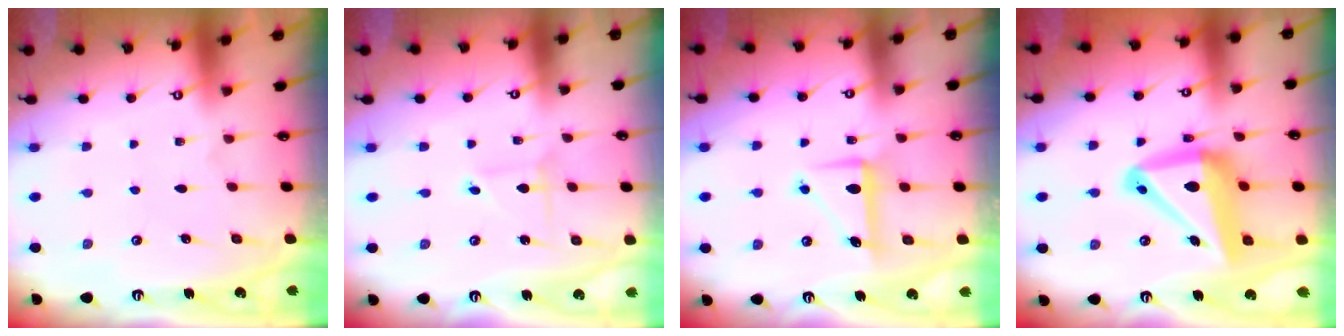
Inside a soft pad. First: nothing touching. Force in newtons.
{"total": 1.0, "press": 1.0, "slide": 0.1}
{"total": 7.7, "press": 7.7, "slide": 1.0}
{"total": 17.2, "press": 17.1, "slide": 2.3}